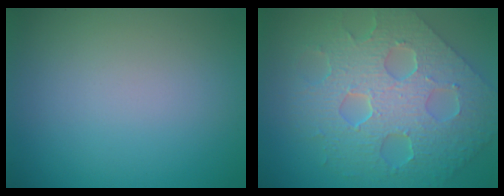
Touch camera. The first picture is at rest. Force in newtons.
{"total": 9.0, "press": 6.5, "slide": 6.2}